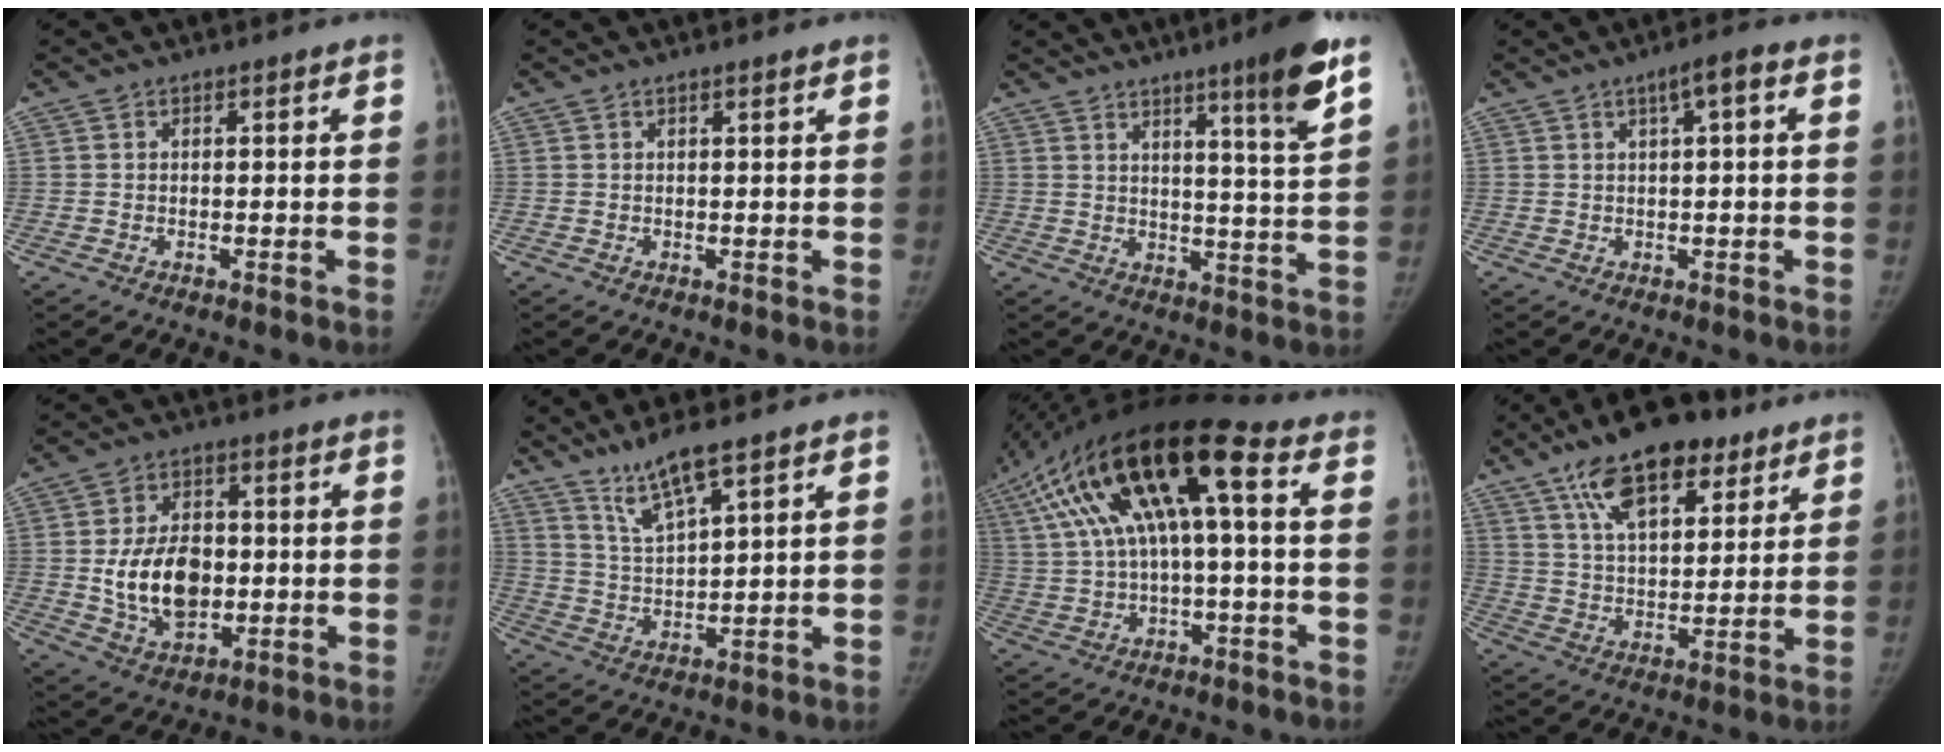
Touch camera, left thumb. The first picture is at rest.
{"total": 0.9, "force": [0.6, -0.1, 0.7], "torque": [-0.011, -0.002, 0.012]}
{"total": 11.3, "force": [6.7, 0.2, 9.1], "torque": [-0.125, -0.038, 0.095]}
{"total": 4.1, "force": [1.4, 0.6, 3.8], "torque": [-0.062, 0.011, 0.021]}
{"total": 13.1, "force": [-0.6, 8.8, 9.7], "torque": [-0.141, 0.003, 0.000]}
{"total": 8.2, "force": [5.9, 1.0, 5.6], "torque": [-0.112, -0.039, 0.126]}
{"total": 21.1, "force": [5.4, 7.1, 19.2], "torque": [-0.385, 0.047, 0.089]}
{"total": 18.4, "force": [11.0, 8.2, 12.2], "torque": [-0.167, -0.032, 0.186]}